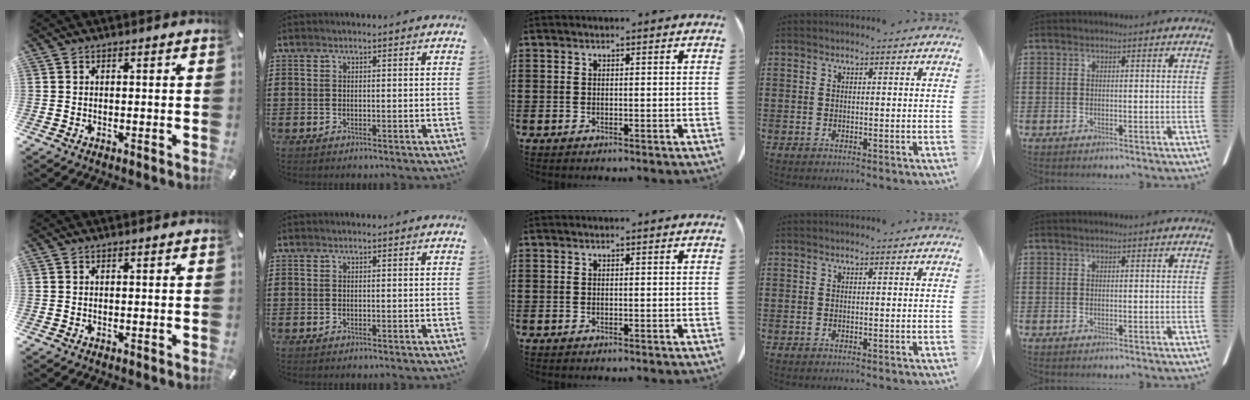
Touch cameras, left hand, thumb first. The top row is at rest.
{}